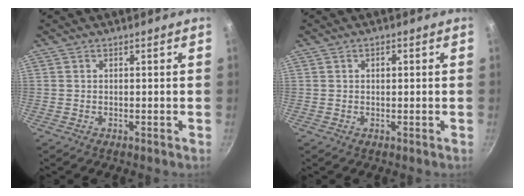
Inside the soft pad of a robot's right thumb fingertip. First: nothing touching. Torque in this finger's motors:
{"motor_torque": [-0.59, -0.34, 0.09, 0.03, 0.01]}